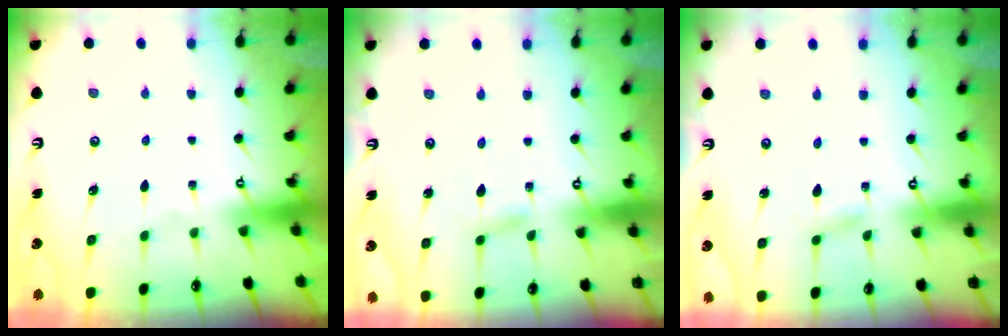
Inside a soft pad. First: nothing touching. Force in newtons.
{"total": 1.8, "press": 1.7, "slide": 0.2}
{"total": 1.2, "press": 1.2, "slide": 0.1}